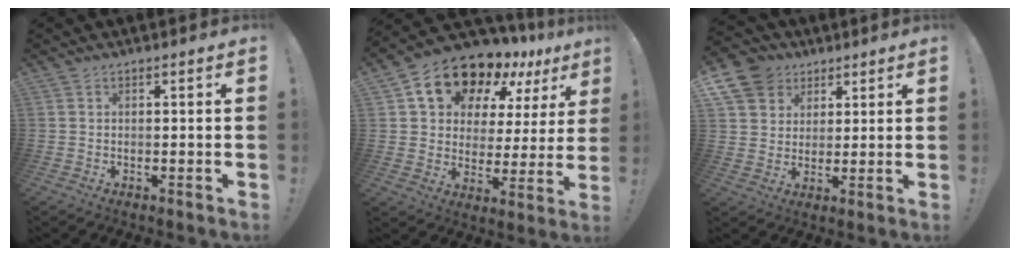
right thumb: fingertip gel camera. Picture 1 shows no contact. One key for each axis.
{"total": 15.9, "fx": 12.1, "fy": 7.8, "fz": 6.7, "tx": -0.107, "ty": -0.096, "tz": 0.217}
{"total": 10.8, "fx": 5.3, "fy": 8.8, "fz": 3.1, "tx": -0.047, "ty": -0.031, "tz": 0.107}